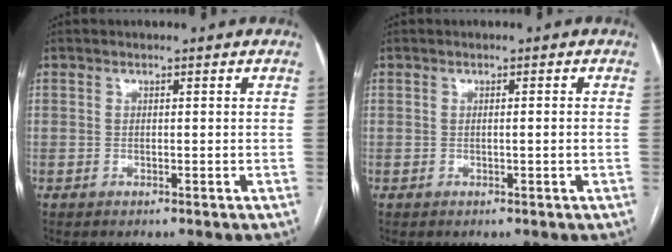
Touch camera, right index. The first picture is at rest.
{"total": 1.0, "force": [-0.1, -0.2, 1.0], "torque": [-0.014, 0.000, 0.000]}